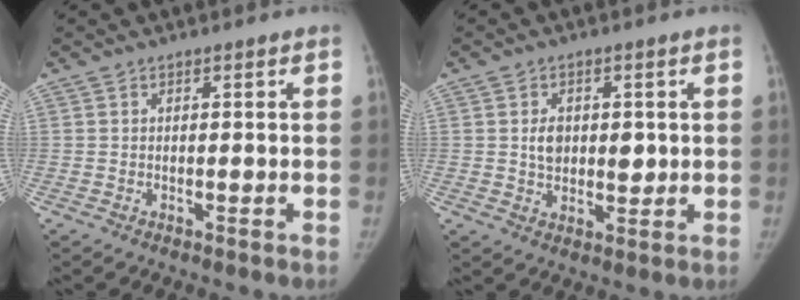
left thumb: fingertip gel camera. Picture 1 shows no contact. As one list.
[{"total": 6.3, "force": [0.9, 4.6, 4.3], "torque": [-0.041, -0.006, 0.018]}]